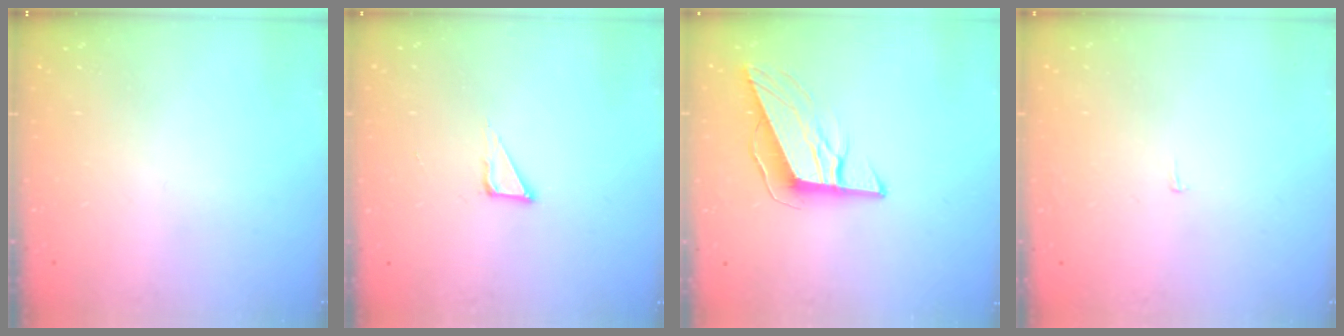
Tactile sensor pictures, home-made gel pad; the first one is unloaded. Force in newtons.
{"total": 4.5, "press": 4.5, "slide": 0.3}
{"total": 10.8, "press": 10.3, "slide": 3.1}
{"total": 2.2, "press": 2.2, "slide": 0.1}